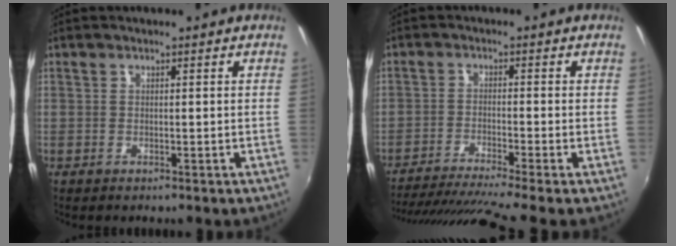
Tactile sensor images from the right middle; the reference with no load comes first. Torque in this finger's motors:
{"motor_torque": [1.07, -1.07, 0.16, 0.06]}